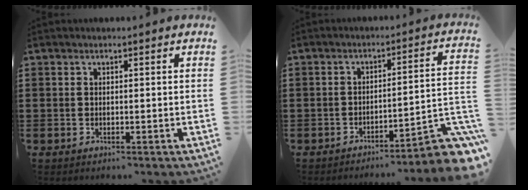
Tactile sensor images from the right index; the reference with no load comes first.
{"total": 5.8, "force": [-4.1, 0.5, 4.1], "torque": [-0.058, -0.021, -0.082]}